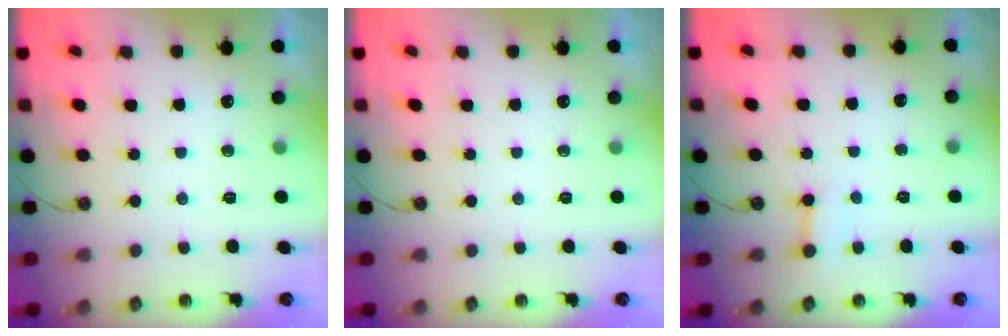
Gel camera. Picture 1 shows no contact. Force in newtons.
{"total": 0.0}
{"total": 3.7, "press": 3.7, "slide": 0.3}